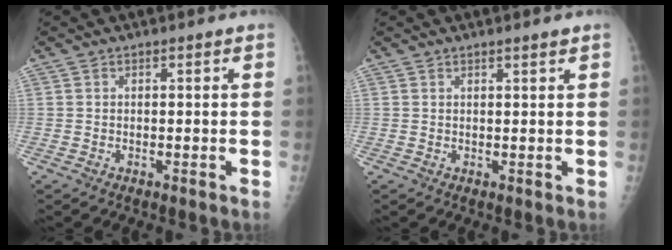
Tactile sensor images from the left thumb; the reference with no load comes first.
{"total": 1.2, "force": [0.9, 0.0, 0.8], "torque": [-0.008, -0.005, 0.014]}